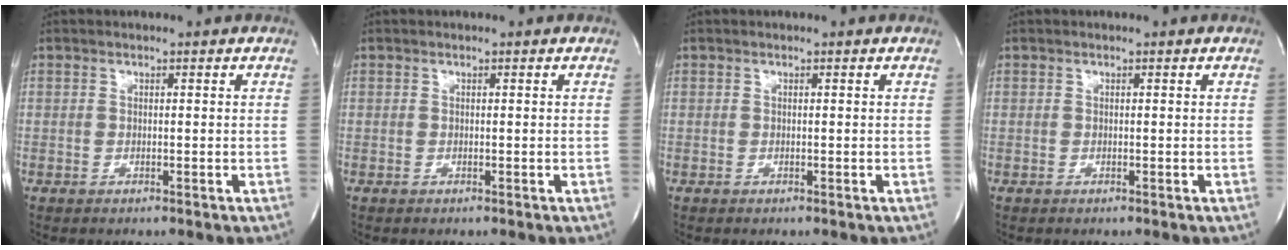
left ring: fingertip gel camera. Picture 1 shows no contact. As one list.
[{"total": 0.0}, {"total": 0.0}, {"total": 0.0}]